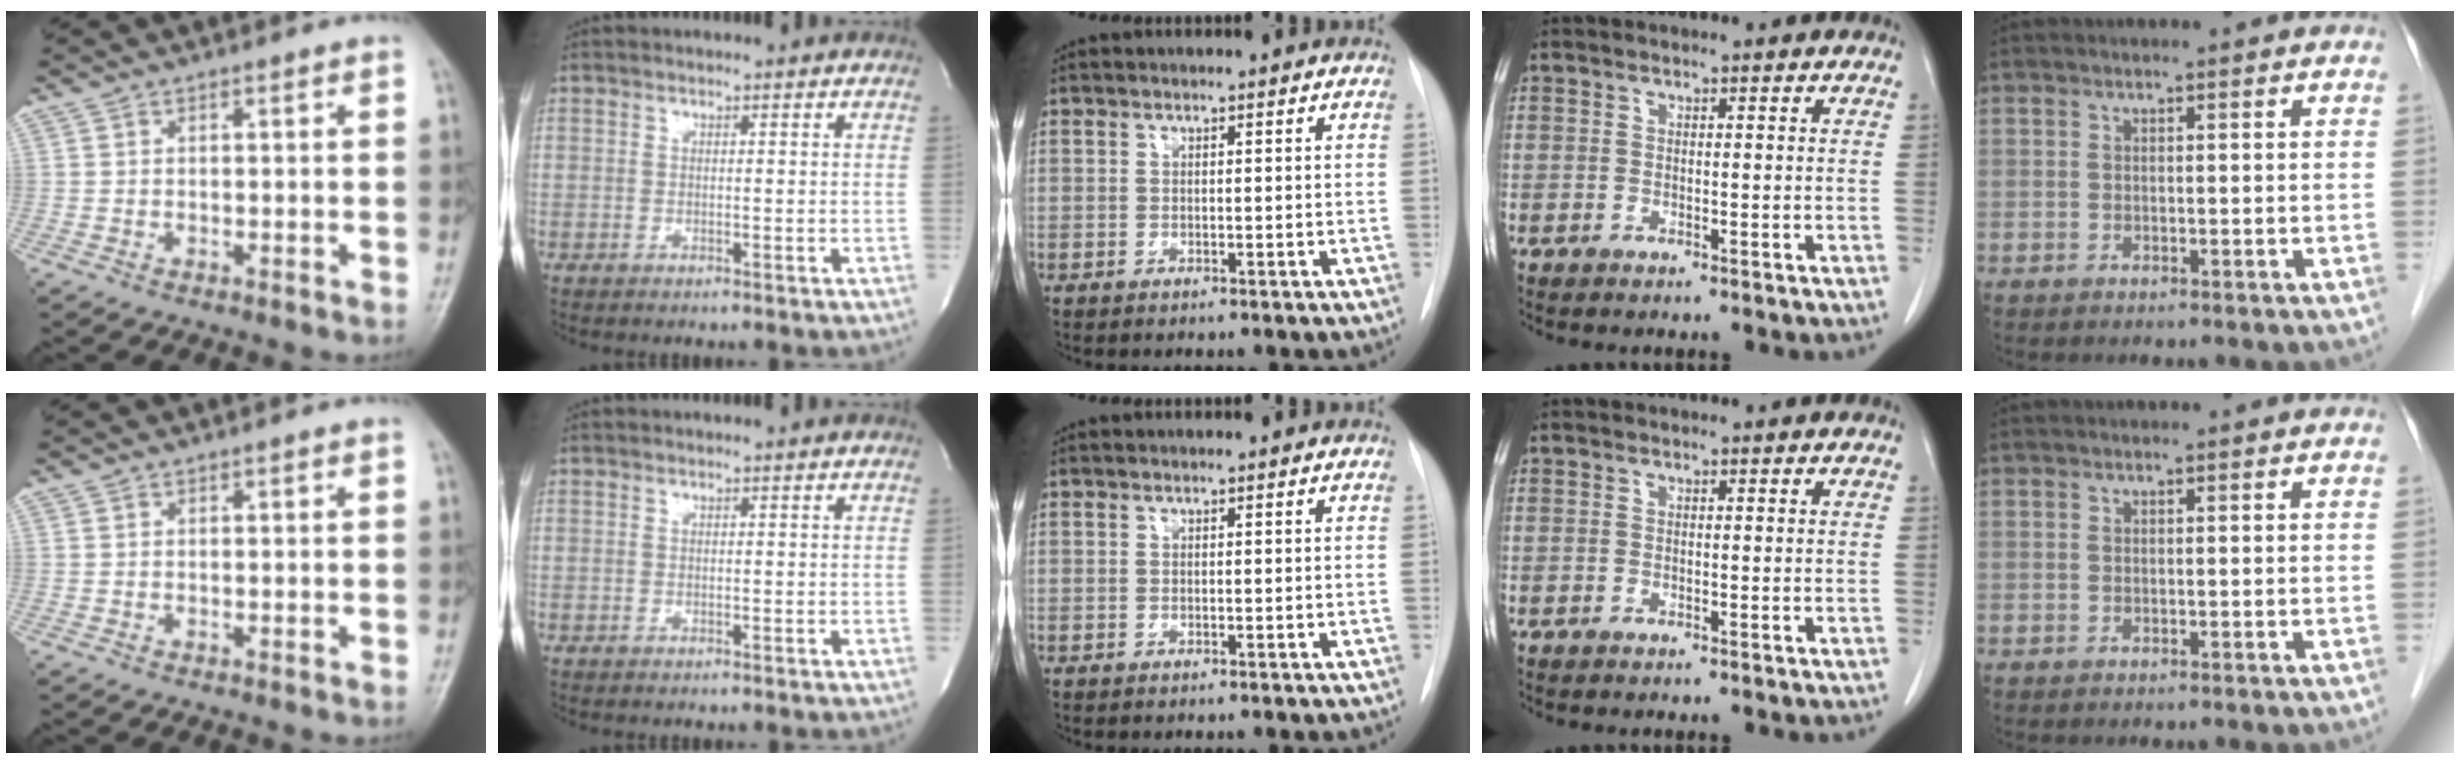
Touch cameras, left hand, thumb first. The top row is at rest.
{}